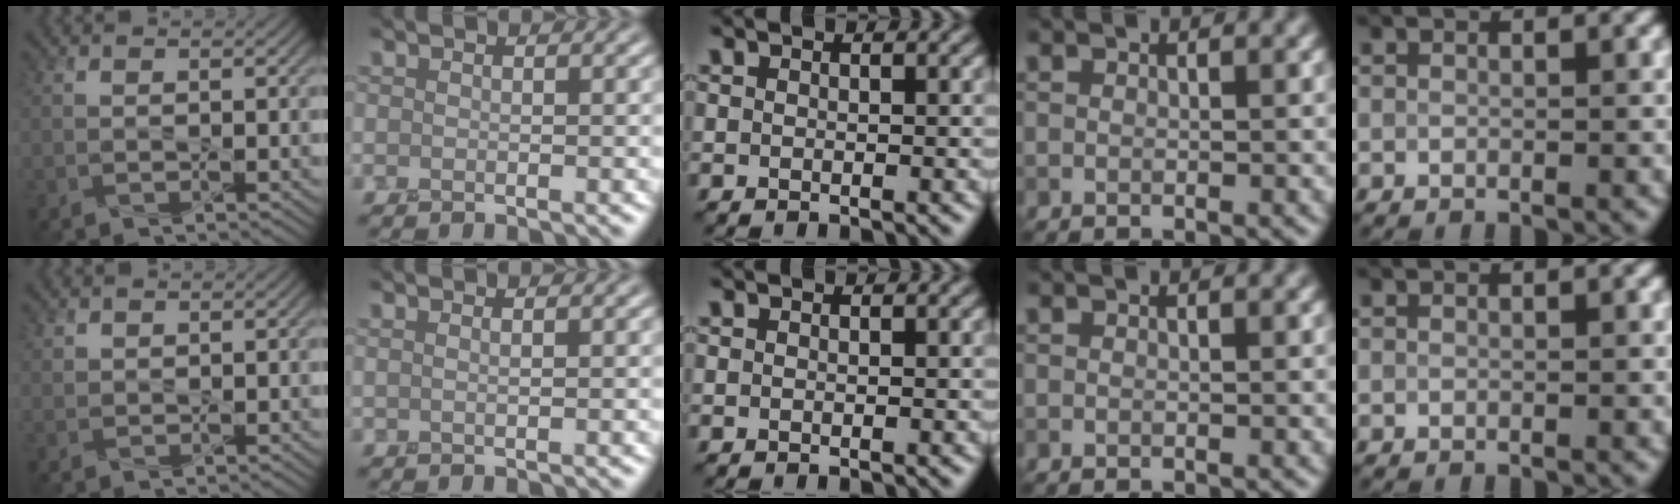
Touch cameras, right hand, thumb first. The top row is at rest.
{"thumb": {"total": 1.0, "force": [0.8, 0.6, 0.3], "torque": [-0.009, -0.002, 0.019]}, "index": {"total": 0.6, "force": [0.5, 0.1, 0.3], "torque": [0.002, 0.003, 0.003]}}